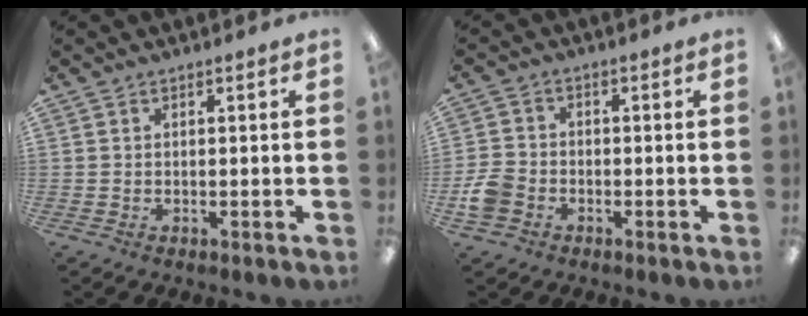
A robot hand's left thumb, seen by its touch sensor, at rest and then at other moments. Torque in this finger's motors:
{"motor_torque": [-0.48, 0.56, 0.19, -0.18, 0.01]}